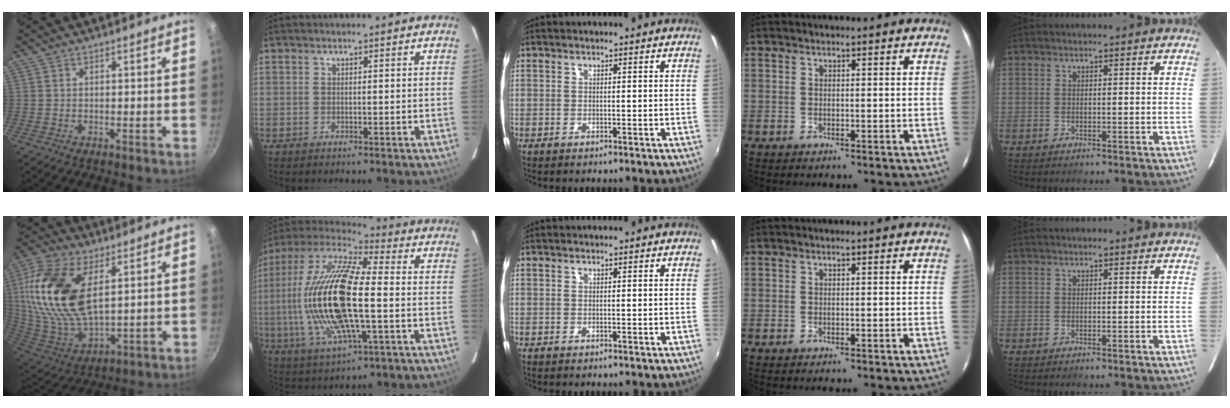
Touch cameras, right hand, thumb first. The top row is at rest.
{"thumb": {"total": 23.4, "force": [6.7, 12.5, 18.6], "torque": [-0.375, -0.026, 0.128]}, "index": {"total": 23.4, "force": [-1.5, 7.6, 22.0], "torque": [-0.430, -0.009, -0.035]}}